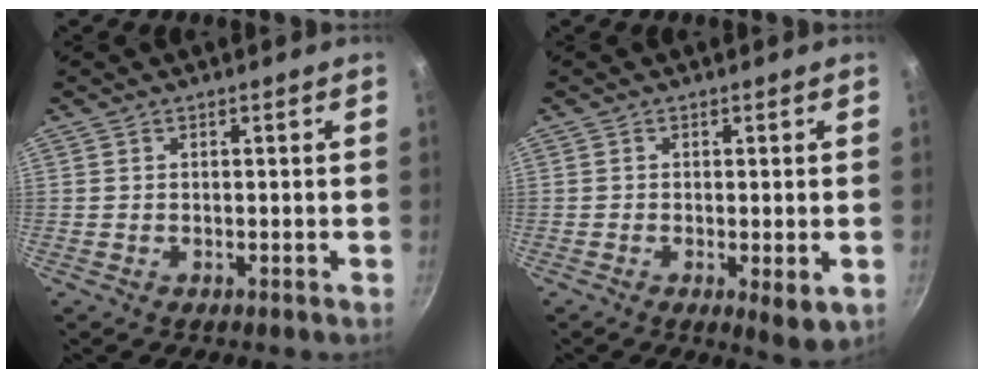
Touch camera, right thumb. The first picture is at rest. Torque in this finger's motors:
{"motor_torque": [0.03, 0.03, -0.24, 0.10, 0.02]}